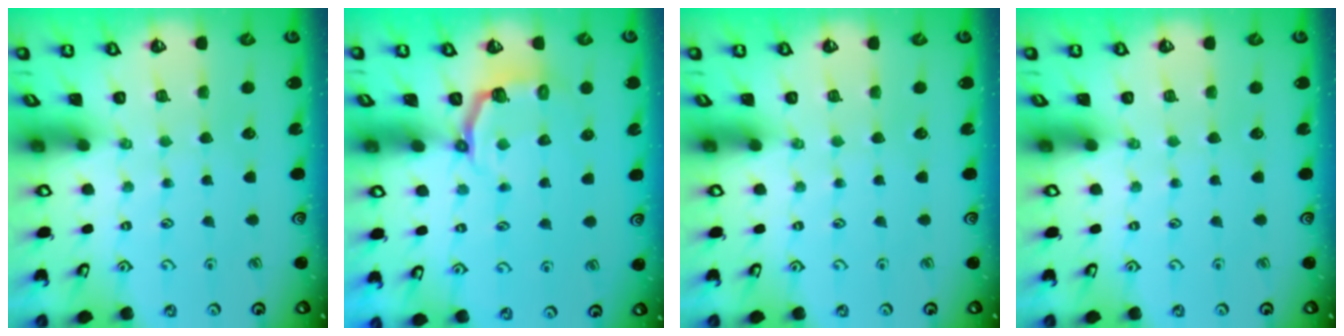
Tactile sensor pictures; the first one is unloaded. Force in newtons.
{"total": 4.1, "press": 2.5, "slide": 3.2}
{"total": 0.0}
{"total": 0.0}